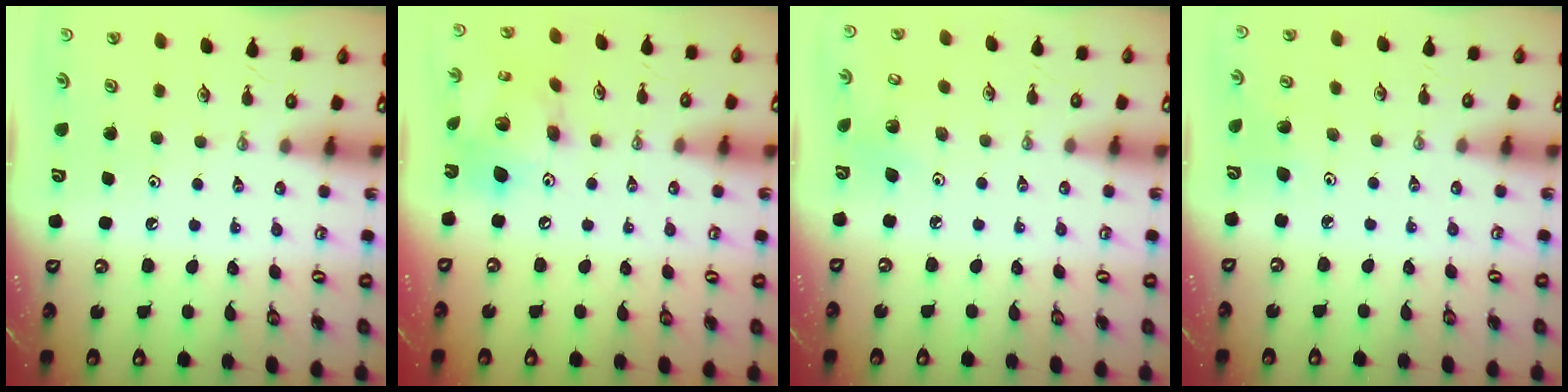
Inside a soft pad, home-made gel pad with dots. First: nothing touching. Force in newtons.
{"total": 15.1, "press": 15.0, "slide": 1.3}
{"total": 5.7, "press": 5.7, "slide": 0.4}
{"total": 3.6, "press": 3.4, "slide": 1.0}